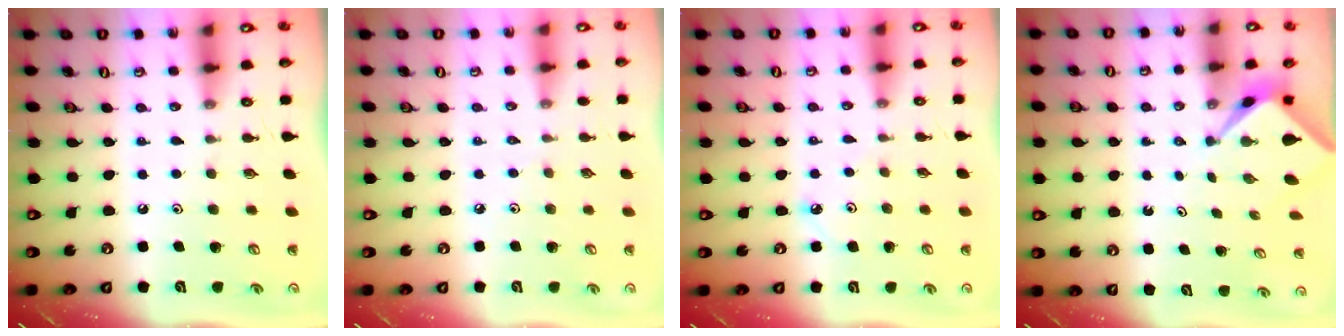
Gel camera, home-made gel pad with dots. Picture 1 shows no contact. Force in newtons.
{"total": 2.1, "press": 2.1, "slide": 0.5}
{"total": 4.8, "press": 4.7, "slide": 0.6}
{"total": 1.7, "press": 1.7, "slide": 0.1}